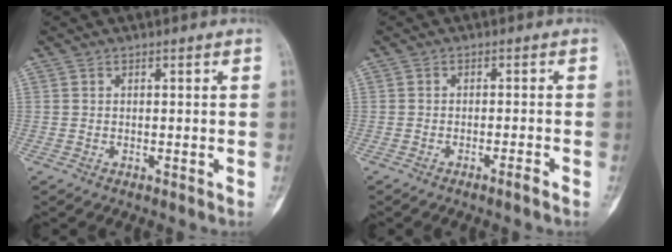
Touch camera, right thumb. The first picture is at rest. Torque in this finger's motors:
{"motor_torque": [-0.44, 0.21, 0.11, 0.10, -0.06]}